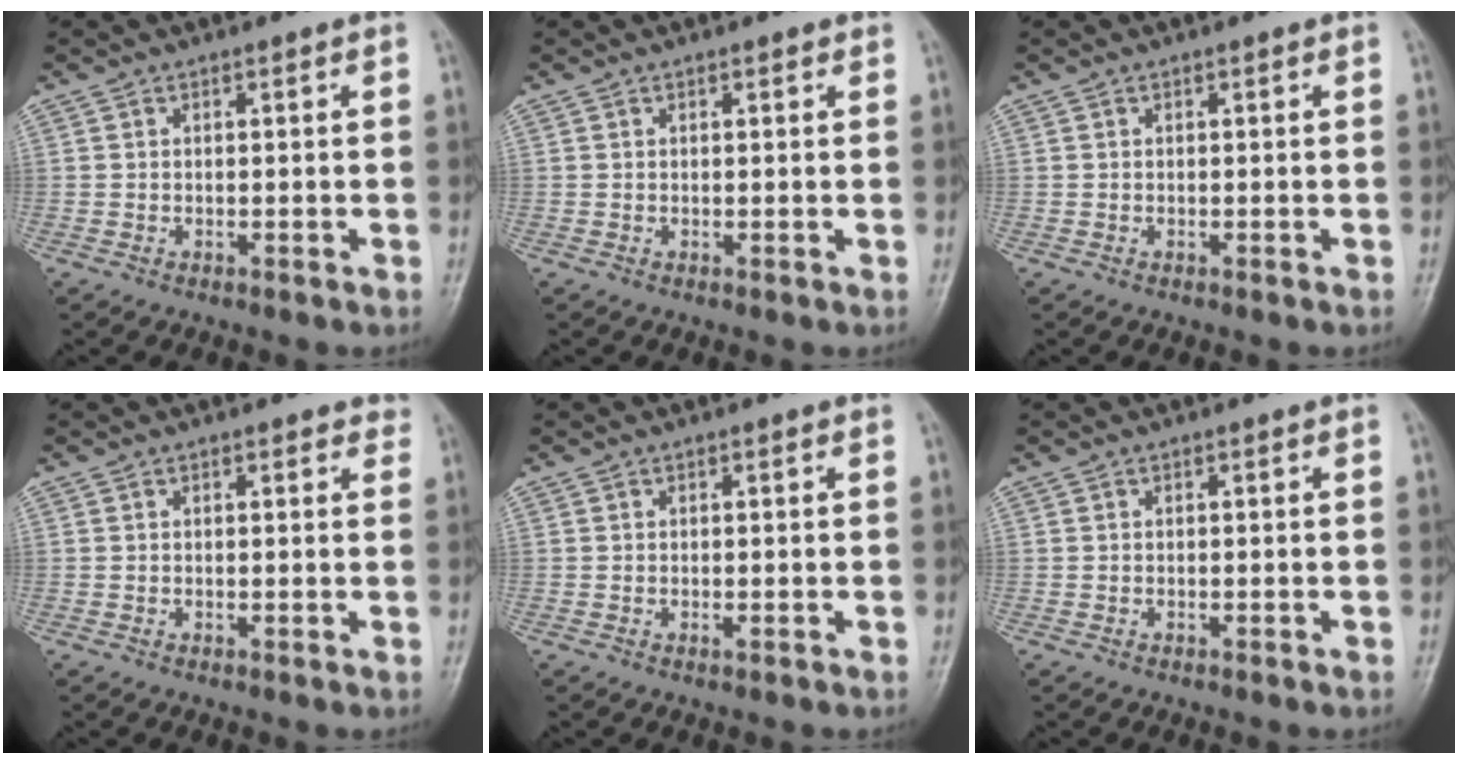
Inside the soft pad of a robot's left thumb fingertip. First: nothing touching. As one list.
[{"total": 0.7, "force": [0.5, 0.3, 0.4], "torque": [-0.005, -0.002, 0.004]}, {"total": 0.0}, {"total": 1.9, "force": [1.4, 0.9, 0.8], "torque": [0.010, -0.002, 0.009]}, {"total": 0.6, "force": [0.1, 0.2, 0.5], "torque": [-0.008, -0.001, 0.001]}, {"total": 0.0}]